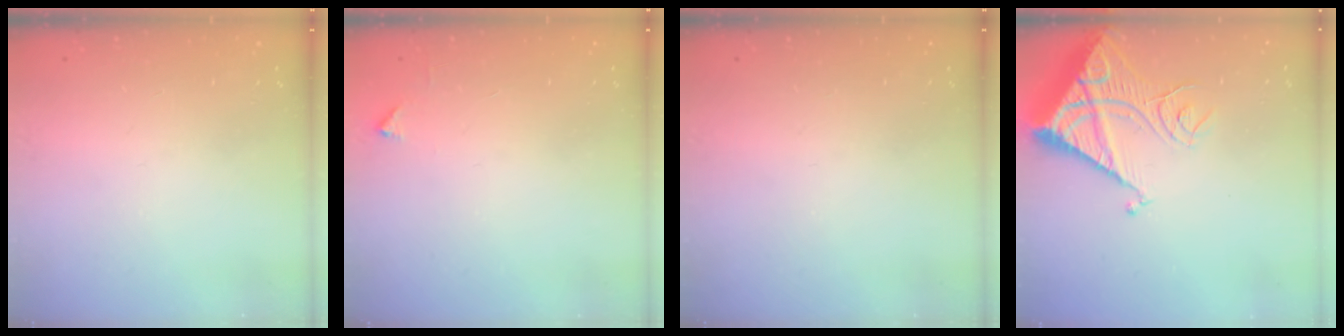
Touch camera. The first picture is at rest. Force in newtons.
{"total": 2.1, "press": 2.1, "slide": 0.3}
{"total": 0.0}
{"total": 15.5, "press": 15.4, "slide": 1.6}